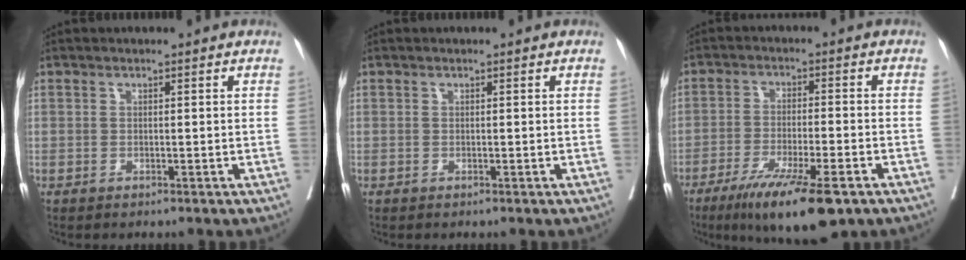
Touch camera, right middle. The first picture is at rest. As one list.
[{"total": 0.0}, {"total": 12.7, "force": [-8.0, 1.6, 9.7], "torque": [-0.157, -0.031, -0.127]}]